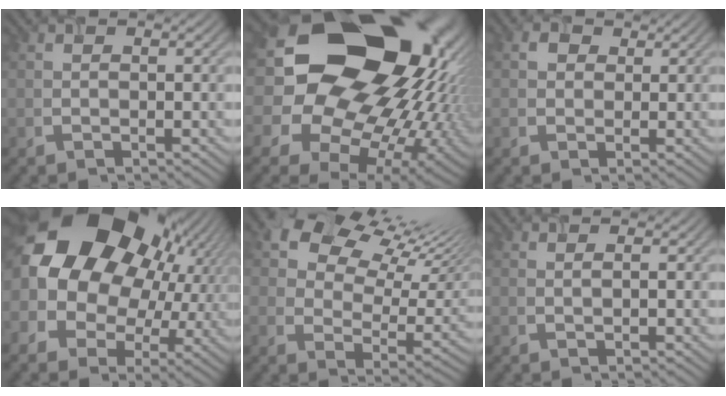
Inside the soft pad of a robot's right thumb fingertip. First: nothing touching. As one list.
[{"total": 24.3, "force": [8.0, 19.6, 12.1], "torque": [-0.245, 0.028, 0.134]}, {"total": 1.0, "force": [0.3, 0.9, -0.5], "torque": [0.011, -0.002, 0.009]}, {"total": 18.6, "force": [4.2, 13.7, 11.8], "torque": [-0.216, -0.001, 0.091]}, {"total": 14.7, "force": [10.0, 7.5, 7.7], "torque": [-0.155, 0.027, 0.150]}, {"total": 1.0, "force": [0.4, 0.2, 0.9], "torque": [-0.004, -0.006, 0.001]}]